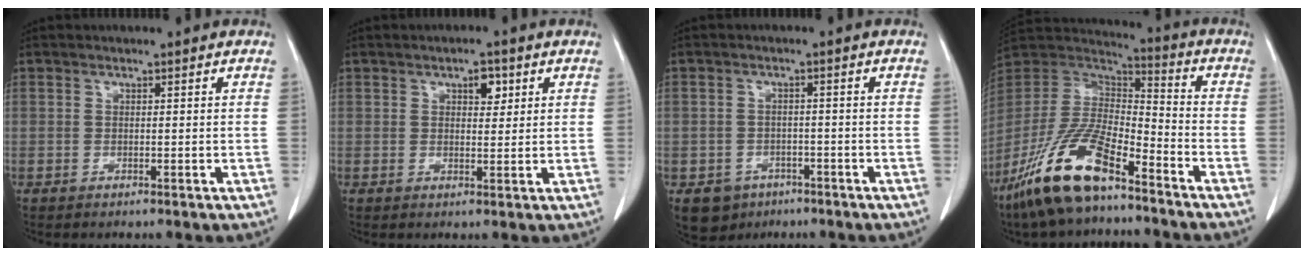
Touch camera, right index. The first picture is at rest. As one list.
[{"total": 2.9, "force": [1.4, 1.4, 2.1], "torque": [-0.030, 0.001, 0.021]}, {"total": 5.0, "force": [-3.0, 3.9, 1.0], "torque": [-0.014, 0.005, -0.041]}, {"total": 17.3, "force": [-11.6, 4.5, 12.0], "torque": [-0.256, -0.010, -0.220]}]